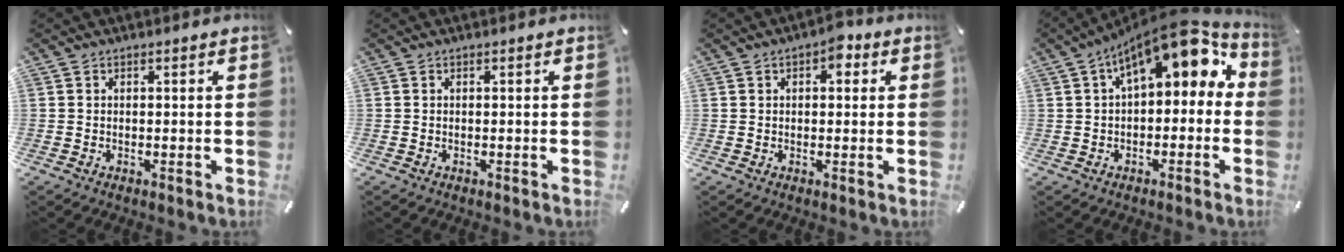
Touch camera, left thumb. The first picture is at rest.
{"total": 0.0}
{"total": 3.5, "force": [1.2, 2.4, 2.3], "torque": [-0.025, 0.002, 0.013]}
{"total": 12.5, "force": [6.1, 5.4, 9.4], "torque": [-0.142, -0.041, 0.104]}